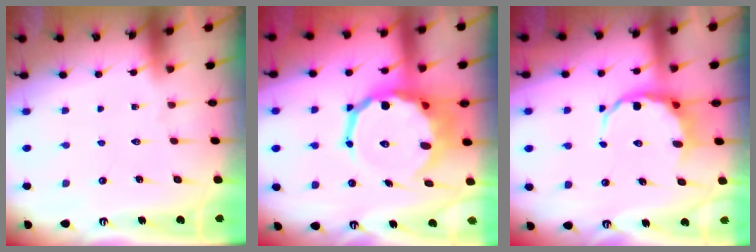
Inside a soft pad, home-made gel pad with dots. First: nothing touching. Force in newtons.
{"total": 15.0, "press": 14.5, "slide": 3.6}
{"total": 7.4, "press": 7.2, "slide": 1.8}